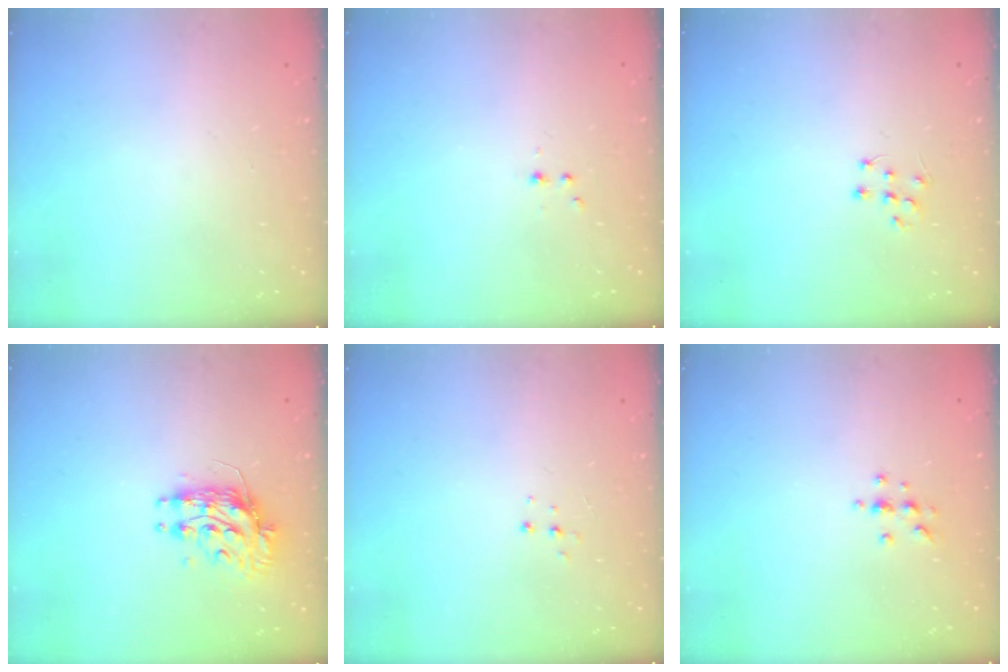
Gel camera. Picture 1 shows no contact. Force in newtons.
{"total": 2.2, "press": 1.9, "slide": 1.2}
{"total": 6.1, "press": 6.1, "slide": 0.4}
{"total": 9.2, "press": 9.2, "slide": 0.7}
{"total": 4.2, "press": 4.2, "slide": 0.5}
{"total": 4.7, "press": 4.7, "slide": 0.6}